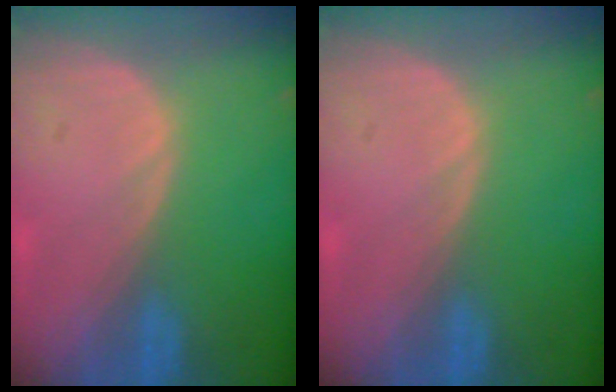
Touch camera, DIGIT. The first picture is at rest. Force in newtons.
{"total": 0.0}